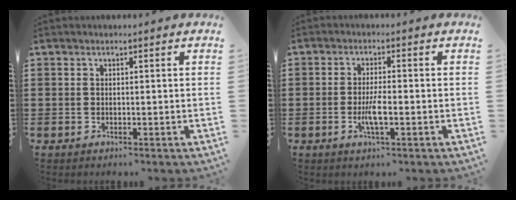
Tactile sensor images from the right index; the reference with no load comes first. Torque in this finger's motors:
{"motor_torque": [2.14, 0.00, 0.44, 0.11]}